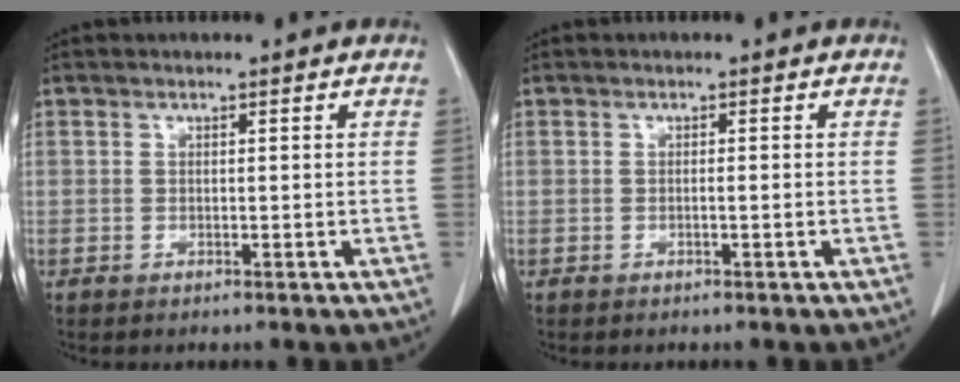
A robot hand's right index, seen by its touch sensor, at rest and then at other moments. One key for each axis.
{"total": 0.6, "fx": -0.2, "fy": 0.0, "fz": 0.6, "tx": -0.011, "ty": 0.001, "tz": -0.001}